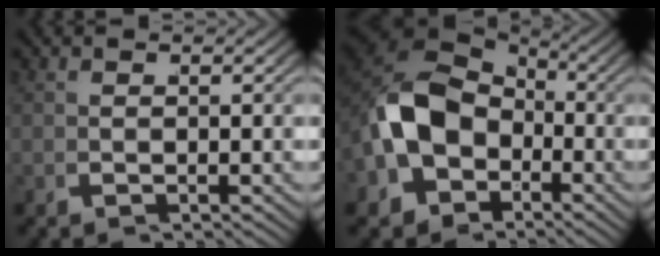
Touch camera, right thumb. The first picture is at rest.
{"total": 10.3, "force": [-1.5, 7.8, 6.6], "torque": [-0.156, -0.031, -0.013]}